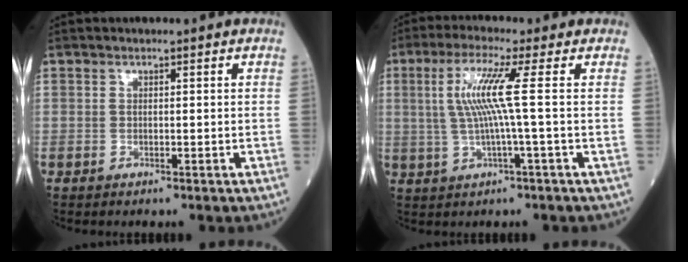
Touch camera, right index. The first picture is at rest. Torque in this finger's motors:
{"motor_torque": [1.03, 0.14, 0.36, 0.19]}